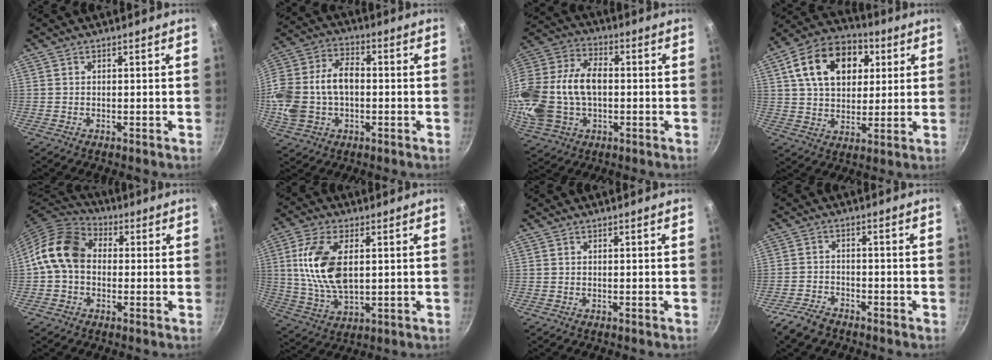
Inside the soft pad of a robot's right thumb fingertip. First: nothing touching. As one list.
[{"total": 17.2, "force": [-0.9, 11.7, 12.6], "torque": [-0.258, 0.043, -0.018]}, {"total": 22.1, "force": [-0.6, 15.0, 16.2], "torque": [-0.348, 0.037, -0.008]}, {"total": 18.1, "force": [5.7, 12.4, 11.9], "torque": [-0.171, 0.009, 0.085]}, {"total": 11.6, "force": [0.2, 8.9, 7.3], "torque": [-0.104, 0.027, -0.020]}, {"total": 13.8, "force": [2.4, 7.3, 11.5], "torque": [-0.219, -0.007, 0.049]}, {"total": 0.0}, {"total": 5.3, "force": [-4.2, 2.5, 2.1], "torque": [-0.044, 0.032, -0.082]}]